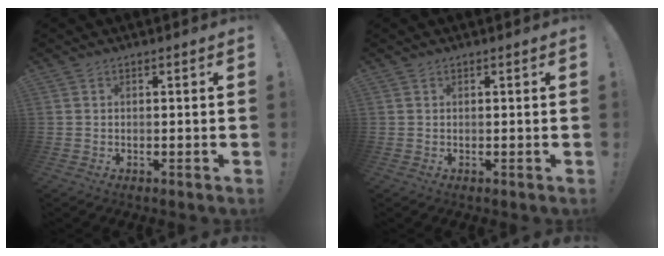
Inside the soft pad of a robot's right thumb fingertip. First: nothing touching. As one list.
[{"total": 0.0}]